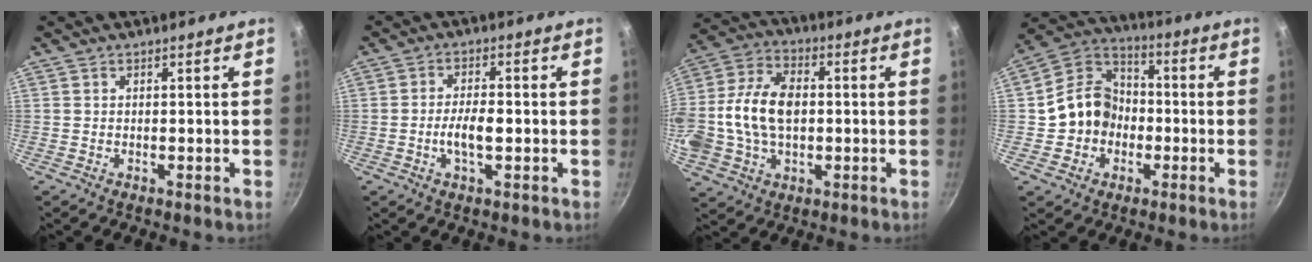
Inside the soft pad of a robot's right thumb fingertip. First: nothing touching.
{"total": 5.3, "force": [-1.1, 2.1, 4.7], "torque": [-0.085, 0.013, -0.021]}
{"total": 17.2, "force": [-0.2, 11.7, 12.6], "torque": [-0.240, 0.027, -0.011]}
{"total": 11.9, "force": [-1.8, 10.3, 5.8], "torque": [-0.072, 0.037, -0.045]}